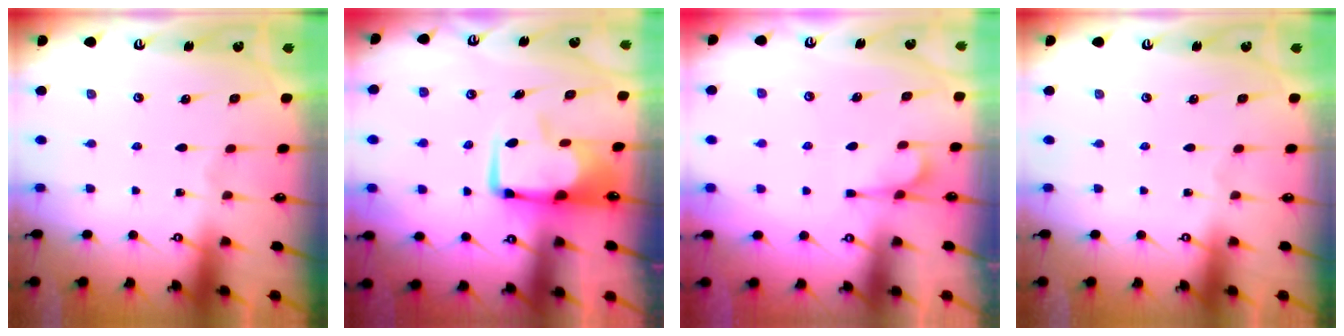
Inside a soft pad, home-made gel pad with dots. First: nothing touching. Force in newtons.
{"total": 7.6, "press": 7.4, "slide": 1.5}
{"total": 1.8, "press": 1.4, "slide": 1.1}
{"total": 0.0}